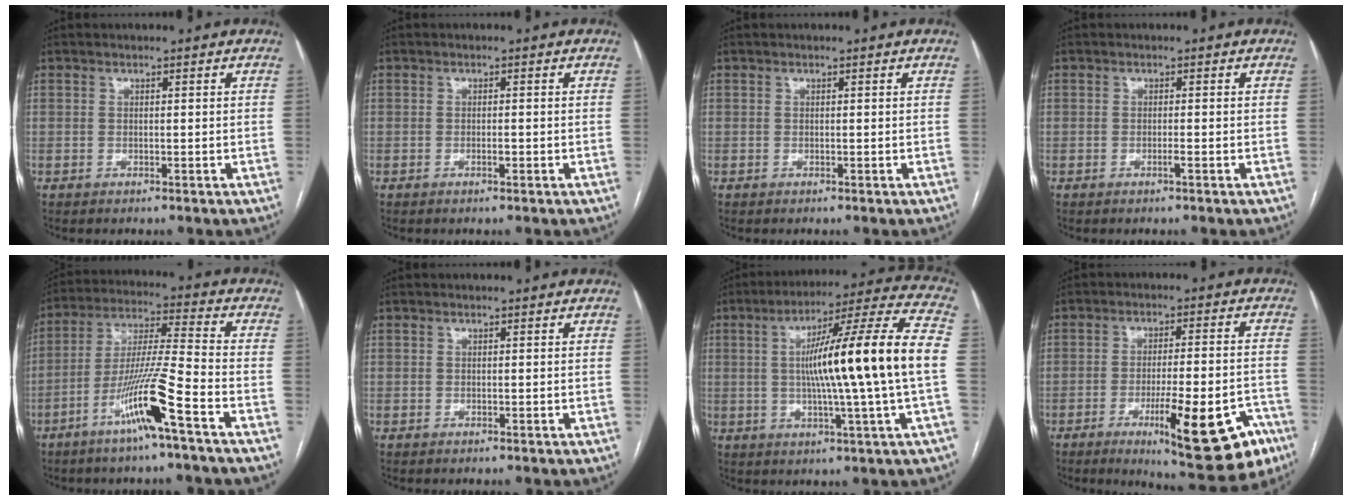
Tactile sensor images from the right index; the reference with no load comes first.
{"total": 0.9, "force": [-0.4, 0.1, 0.8], "torque": [-0.019, 0.000, -0.005]}
{"total": 0.0}
{"total": 0.8, "force": [-0.4, -0.2, 0.7], "torque": [-0.014, 0.001, -0.005]}
{"total": 12.2, "force": [-6.4, -0.8, 10.4], "torque": [-0.204, -0.008, -0.122]}
{"total": 0.0}
{"total": 19.4, "force": [0.1, -1.5, 19.3], "torque": [-0.294, 0.010, -0.011]}
{"total": 17.1, "force": [-8.7, 3.5, 14.2], "torque": [-0.146, 0.003, -0.111]}